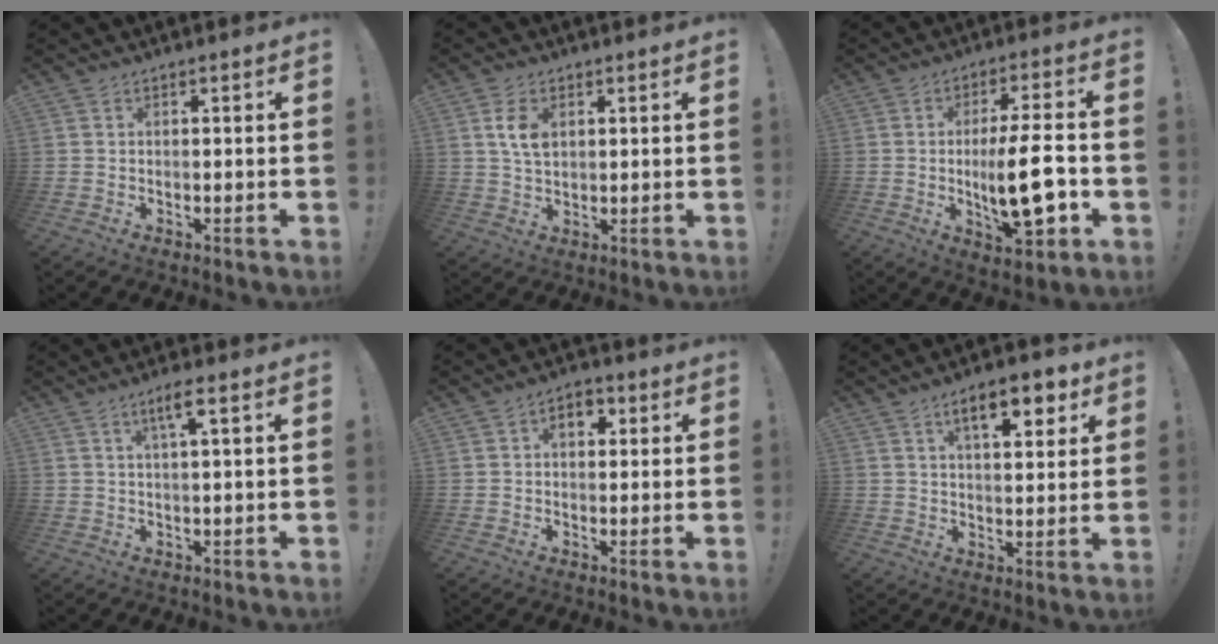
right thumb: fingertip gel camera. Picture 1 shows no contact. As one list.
[{"total": 6.4, "force": [2.0, 4.1, 4.4], "torque": [-0.073, -0.008, 0.034]}, {"total": 16.8, "force": [-2.6, 4.3, 16.0], "torque": [-0.258, -0.001, -0.044]}, {"total": 4.7, "force": [1.9, 0.2, 4.2], "torque": [-0.071, -0.002, 0.025]}, {"total": 5.2, "force": [1.4, 3.4, 3.7], "torque": [-0.051, 0.006, 0.021]}, {"total": 10.6, "force": [5.2, 4.0, 8.3], "torque": [-0.119, -0.012, 0.085]}]